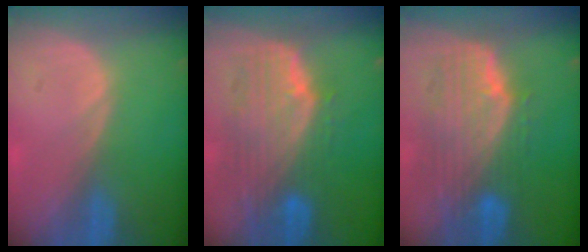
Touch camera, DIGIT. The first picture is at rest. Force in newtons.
{"total": 9.9, "press": 8.8, "slide": 4.5}
{"total": 10.0, "press": 8.9, "slide": 4.6}